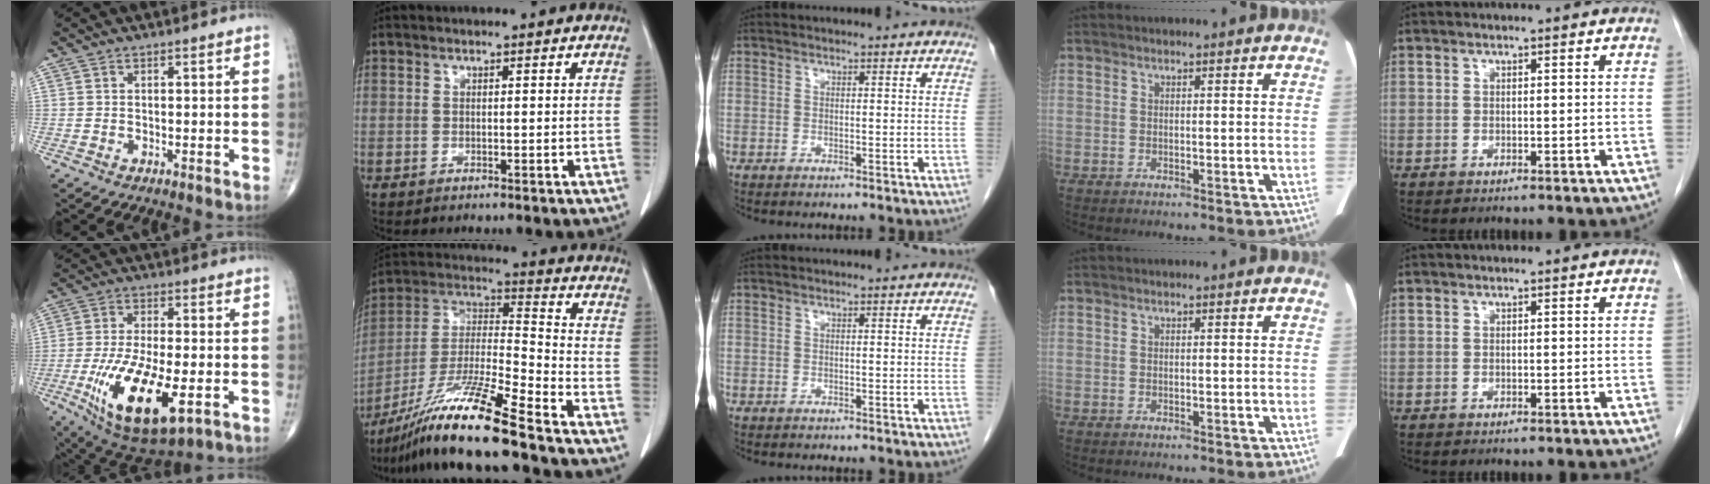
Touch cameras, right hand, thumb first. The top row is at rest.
{"thumb": {"total": 18.2, "force": [-6.0, 6.9, 15.8], "torque": [-0.301, -0.009, -0.088]}, "index": {"total": 17.0, "force": [-12.7, -0.8, 11.2], "torque": [-0.233, -0.024, -0.238]}}